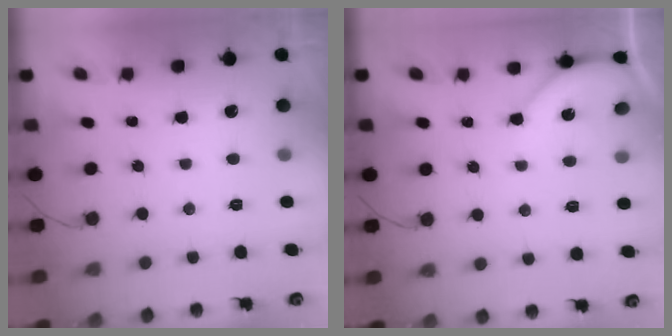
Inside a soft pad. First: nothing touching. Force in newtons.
{"total": 3.3, "press": 3.3, "slide": 0.4}